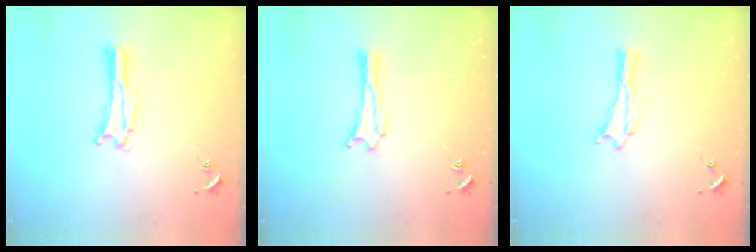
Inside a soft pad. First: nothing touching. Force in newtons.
{"total": 0.0}
{"total": 0.0}